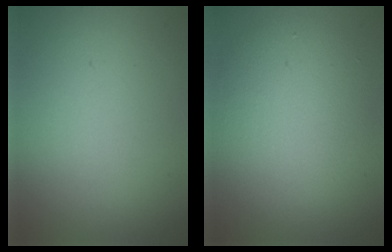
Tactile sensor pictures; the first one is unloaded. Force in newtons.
{"total": 5.9, "press": 5.9, "slide": 0.6}